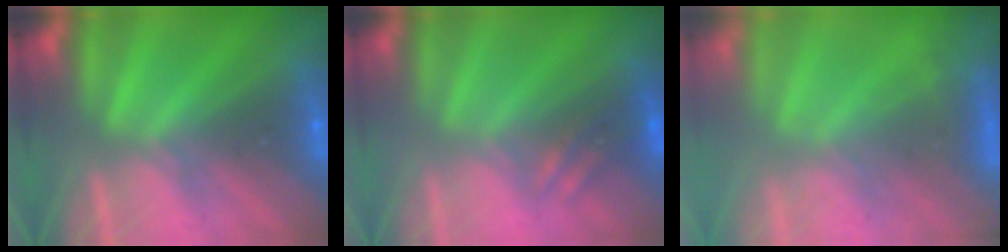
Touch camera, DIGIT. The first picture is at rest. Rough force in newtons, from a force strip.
{"total": 2.5}
{"total": 5.6}